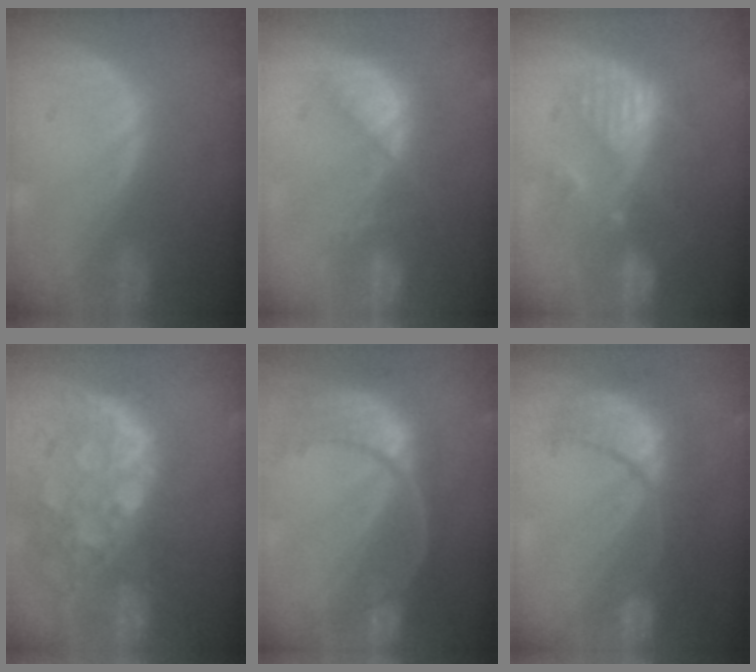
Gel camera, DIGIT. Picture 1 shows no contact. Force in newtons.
{"total": 8.0, "press": 6.9, "slide": 4.1}
{"total": 8.3, "press": 8.0, "slide": 2.3}
{"total": 13.2, "press": 10.8, "slide": 7.6}
{"total": 11.2, "press": 9.3, "slide": 6.1}
{"total": 9.4, "press": 9.4, "slide": 0.7}